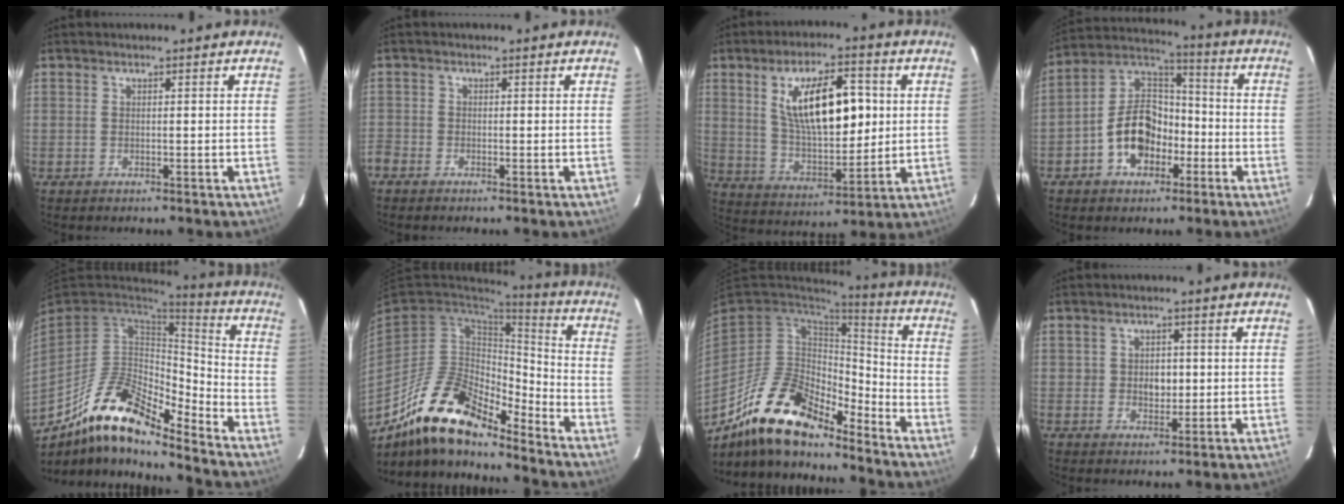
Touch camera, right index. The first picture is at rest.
{"total": 2.3, "force": [-1.6, 1.6, 0.3], "torque": [-0.010, 0.000, -0.036]}
{"total": 16.0, "force": [4.2, 6.7, 13.9], "torque": [-0.233, 0.008, 0.084]}
{"total": 12.0, "force": [-4.8, 8.2, 7.4], "torque": [-0.152, 0.031, -0.075]}
{"total": 17.0, "force": [-12.5, 5.0, 10.5], "torque": [-0.192, -0.002, -0.235]}
{"total": 18.3, "force": [-14.4, 5.8, 9.6], "torque": [-0.182, -0.001, -0.269]}
{"total": 18.3, "force": [-14.3, 6.2, 9.6], "torque": [-0.190, -0.006, -0.267]}
{"total": 3.7, "force": [0.0, 3.0, 2.0], "torque": [-0.034, 0.006, 0.002]}